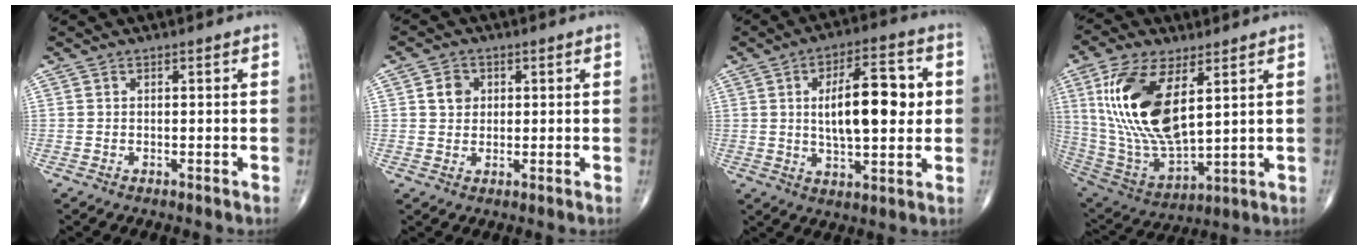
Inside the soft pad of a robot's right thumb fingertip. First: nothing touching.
{"total": 3.7, "force": [1.0, 3.1, 1.7], "torque": [-0.010, -0.001, 0.014]}
{"total": 14.9, "force": [2.0, 6.1, 13.5], "torque": [-0.192, 0.003, 0.031]}
{"total": 20.4, "force": [6.1, 9.3, 17.1], "torque": [-0.341, -0.028, 0.126]}